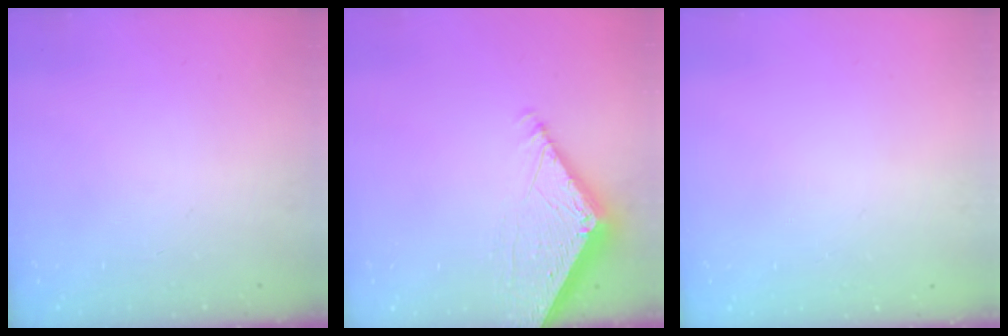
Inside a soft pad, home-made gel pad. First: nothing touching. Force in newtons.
{"total": 7.2, "press": 7.2, "slide": 0.3}
{"total": 0.0}